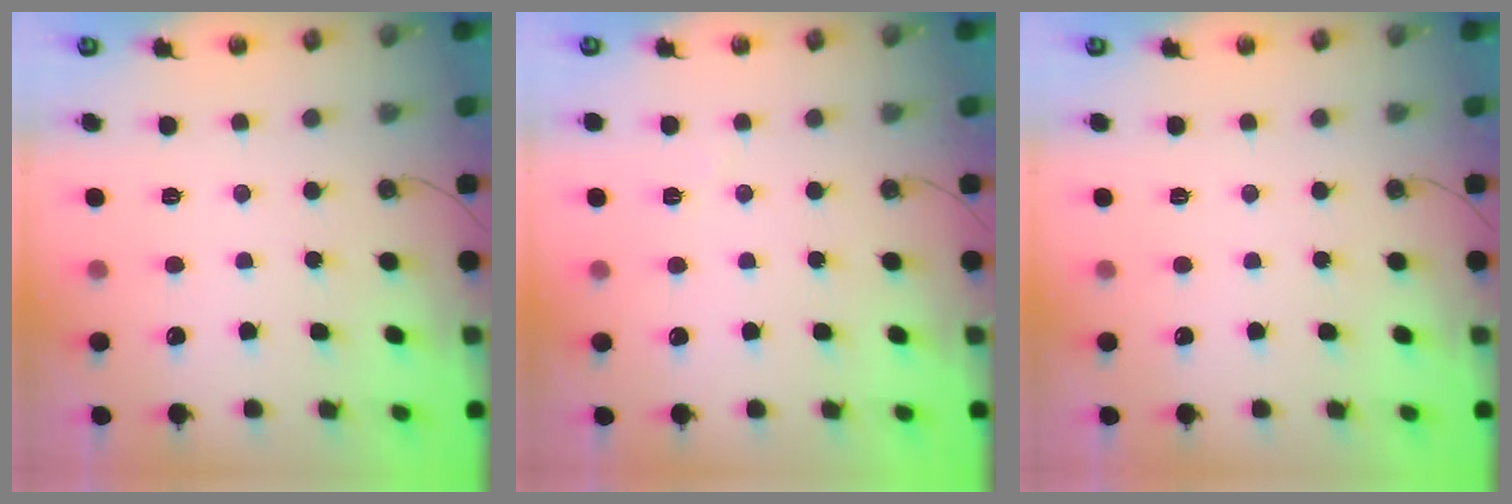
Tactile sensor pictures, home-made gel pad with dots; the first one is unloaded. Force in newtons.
{"total": 3.0, "press": 2.8, "slide": 1.0}
{"total": 0.0}